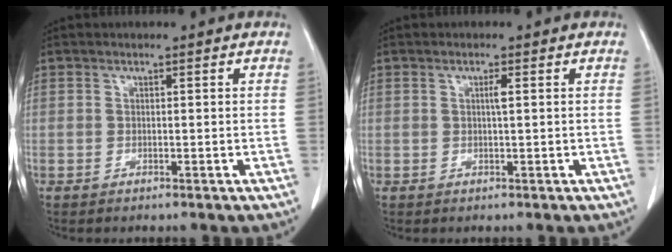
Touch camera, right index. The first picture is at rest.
{"total": 1.1, "force": [0.2, 0.0, 1.1], "torque": [-0.020, 0.001, 0.003]}